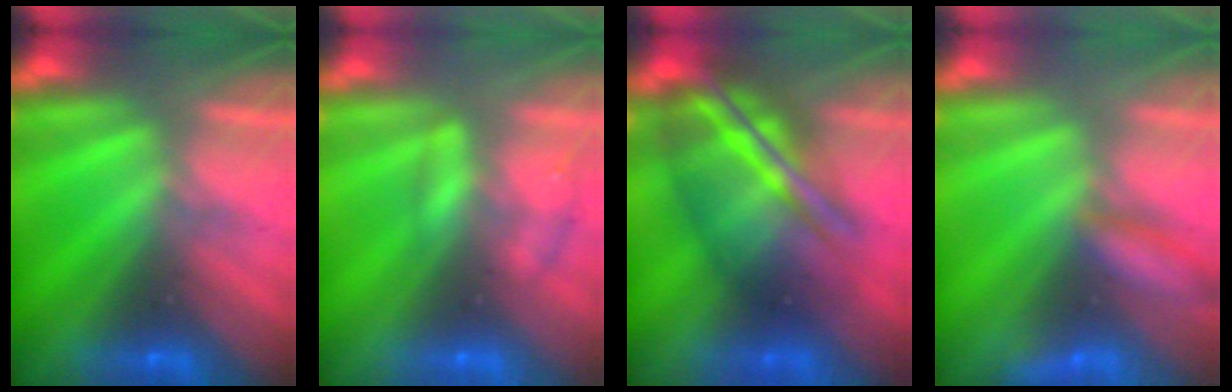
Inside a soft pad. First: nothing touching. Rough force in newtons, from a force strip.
{"total": 2.3}
{"total": 8.3}
{"total": 2.1}